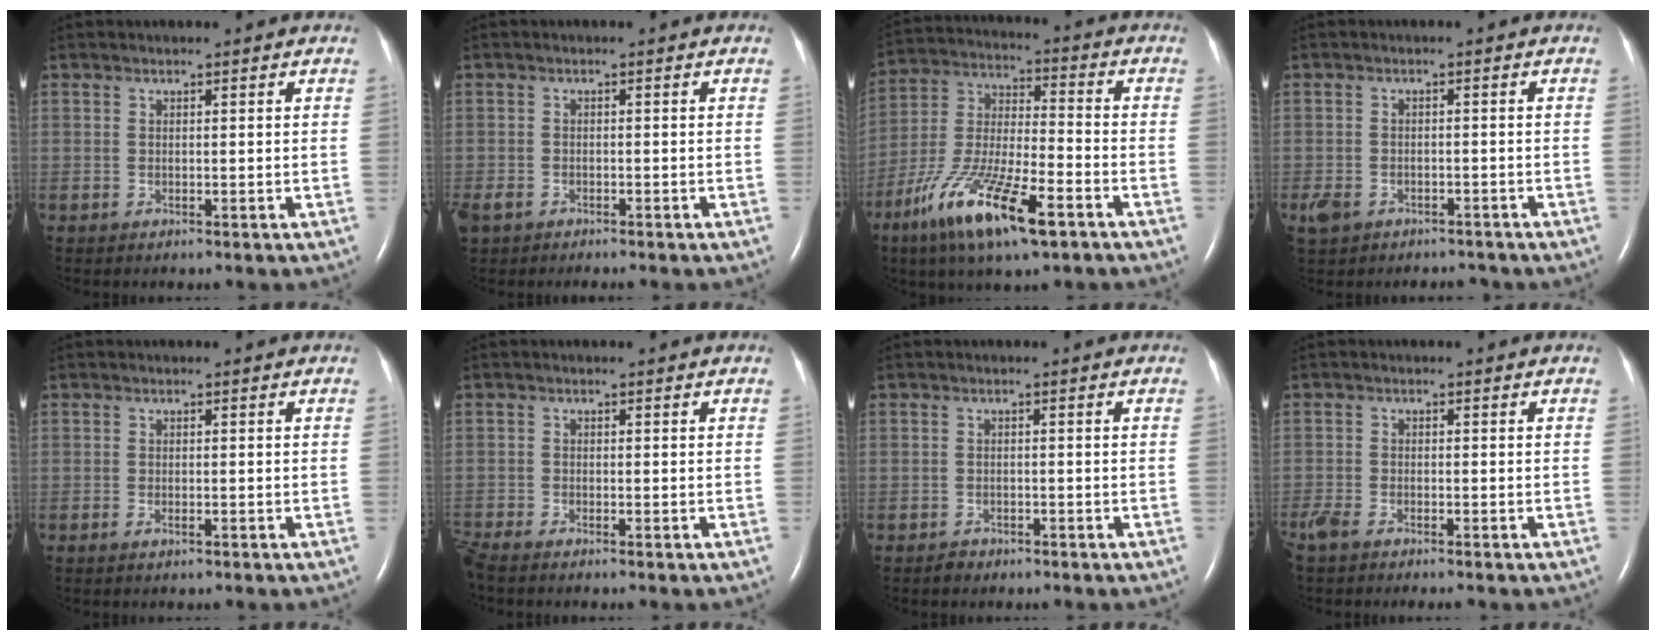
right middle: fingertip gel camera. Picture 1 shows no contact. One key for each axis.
{"total": 4.6, "fx": -3.4, "fy": 2.4, "fz": 1.9, "tx": -0.043, "ty": -0.006, "tz": -0.054}
{"total": 16.4, "fx": -9.1, "fy": 3.3, "fz": 13.2, "tx": -0.272, "ty": -0.025, "tz": -0.165}
{"total": 5.5, "fx": -4.1, "fy": 3.2, "fz": 1.9, "tx": -0.041, "ty": 0.005, "tz": -0.060}
{"total": 0.8, "fx": -0.5, "fy": 0.2, "fz": 0.7, "tx": -0.012, "ty": 0.000, "tz": -0.007}
{"total": 1.9, "fx": -1.8, "fy": 0.0, "fz": 0.5, "tx": -0.019, "ty": -0.009, "tz": -0.038}
{"total": 1.3, "fx": -1.1, "fy": 0.8, "fz": 0.1, "tx": -0.006, "ty": 0.002, "tz": -0.019}
{"total": 5.6, "fx": -4.6, "fy": 1.4, "fz": 2.9, "tx": -0.056, "ty": -0.013, "tz": -0.076}